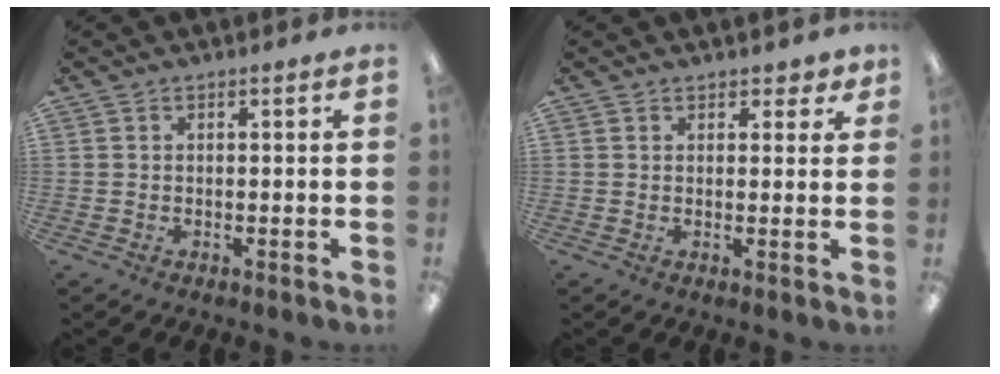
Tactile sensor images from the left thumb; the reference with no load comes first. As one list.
[{"total": 2.5, "force": [1.8, 1.6, 0.7], "torque": [0.001, -0.002, 0.031]}]